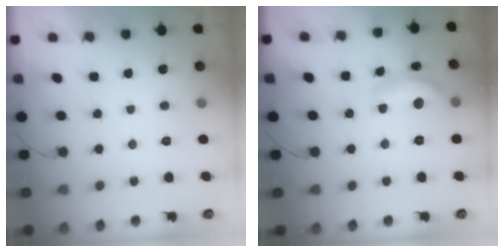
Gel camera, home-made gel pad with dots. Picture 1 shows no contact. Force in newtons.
{"total": 12.4, "press": 12.4, "slide": 0.7}